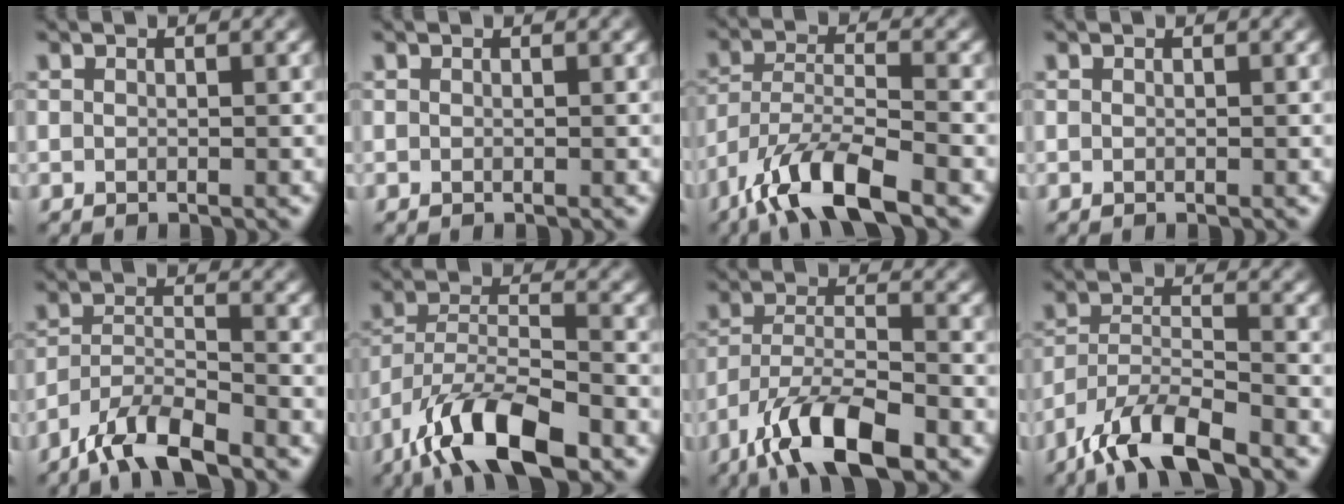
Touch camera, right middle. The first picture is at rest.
{"total": 0.0}
{"total": 8.6, "force": [-6.1, 2.3, 5.7], "torque": [-0.103, -0.003, -0.120]}
{"total": 0.0}
{"total": 6.4, "force": [-5.1, 1.5, 3.5], "torque": [-0.063, -0.002, -0.099]}
{"total": 9.8, "force": [-6.5, 3.2, 6.6], "torque": [-0.115, 0.003, -0.127]}
{"total": 8.7, "force": [-5.7, 2.6, 6.0], "torque": [-0.107, 0.001, -0.109]}
{"total": 8.0, "force": [-6.2, 2.1, 4.6], "torque": [-0.083, -0.005, -0.121]}